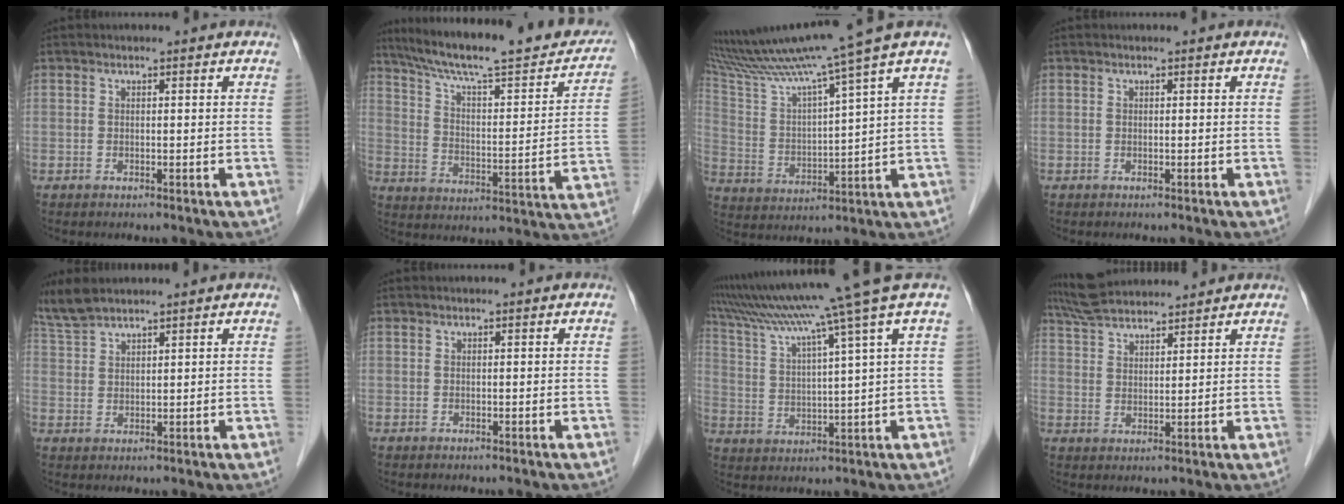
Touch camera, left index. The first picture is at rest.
{"total": 25.5, "force": [21.3, 4.0, 13.3], "torque": [-0.206, -0.012, 0.294]}
{"total": 15.1, "force": [12.3, -3.1, 8.2], "torque": [-0.150, -0.011, 0.217]}
{"total": 0.0}
{"total": 4.7, "force": [4.4, 0.5, 1.6], "torque": [-0.049, 0.019, 0.099]}
{"total": 0.0}
{"total": 13.7, "force": [10.6, -3.7, 7.8], "torque": [-0.135, -0.016, 0.169]}
{"total": 10.9, "force": [10.1, 2.2, 3.5], "torque": [-0.071, 0.040, 0.181]}